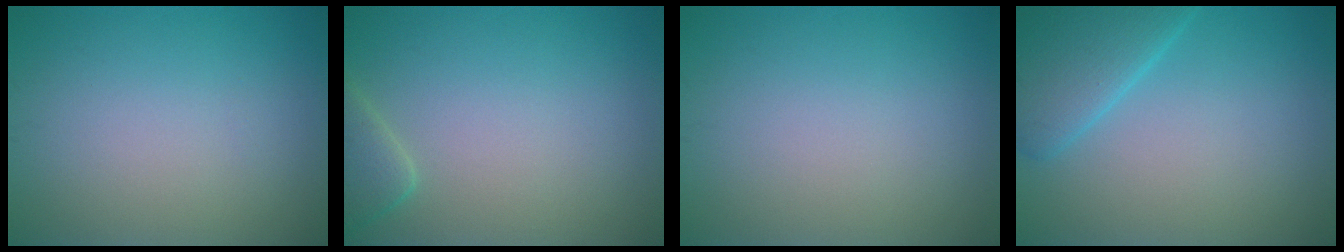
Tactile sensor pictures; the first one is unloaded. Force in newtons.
{"total": 2.3, "press": 2.2, "slide": 0.4}
{"total": 0.0}
{"total": 4.6, "press": 4.6, "slide": 0.3}